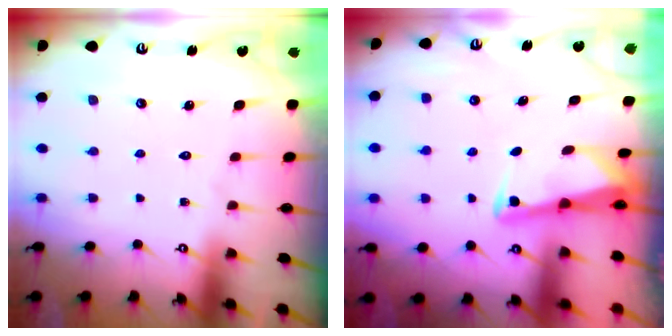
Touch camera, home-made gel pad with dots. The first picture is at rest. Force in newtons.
{"total": 2.7, "press": 2.7, "slide": 0.2}